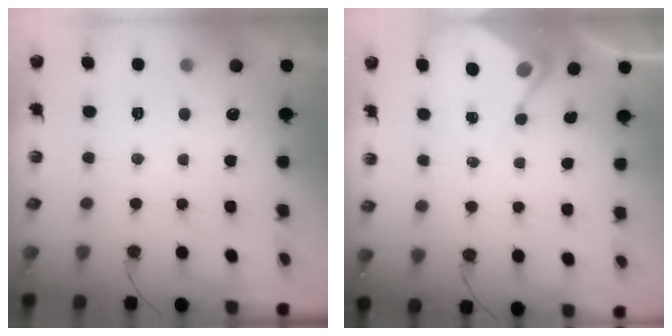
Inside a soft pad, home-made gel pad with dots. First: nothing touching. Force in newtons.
{"total": 4.8, "press": 4.7, "slide": 0.5}